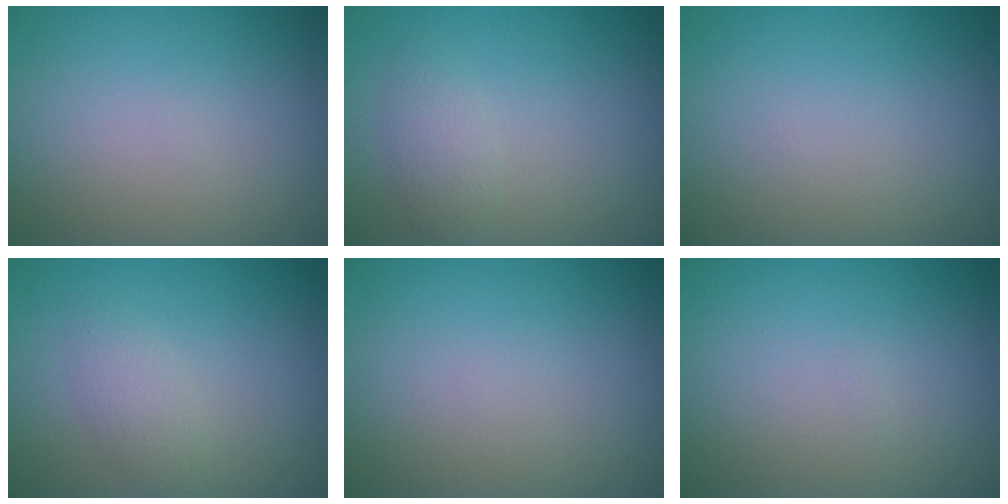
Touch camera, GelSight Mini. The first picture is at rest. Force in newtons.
{"total": 1.6, "press": 1.6, "slide": 0.1}
{"total": 0.0}
{"total": 1.7, "press": 1.7, "slide": 0.1}
{"total": 0.0}
{"total": 0.0}